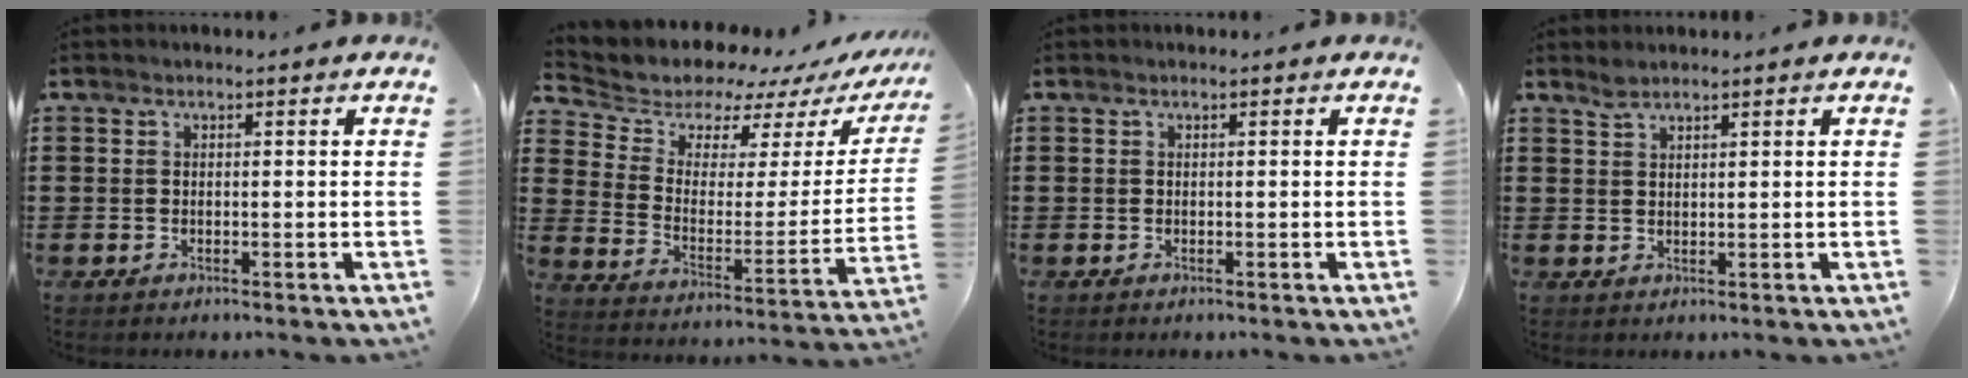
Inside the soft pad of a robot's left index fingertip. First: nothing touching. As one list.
[{"total": 7.6, "force": [7.2, 2.2, 0.8], "torque": [-0.047, -0.062, 0.121]}, {"total": 0.0}, {"total": 1.6, "force": [1.5, 0.3, 0.4], "torque": [-0.010, 0.000, 0.029]}]